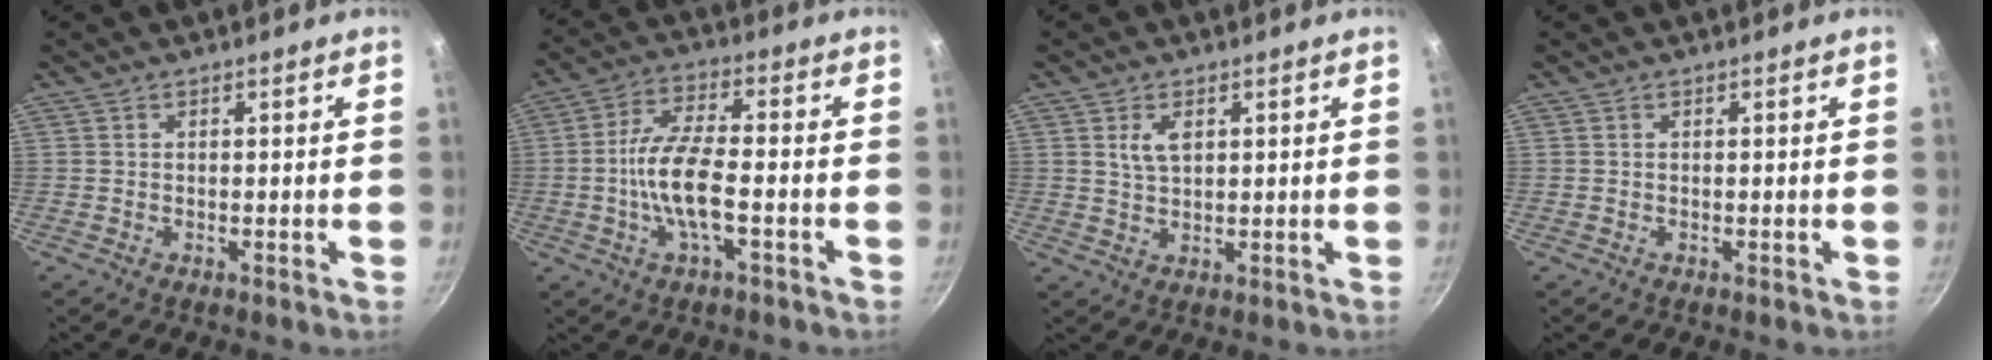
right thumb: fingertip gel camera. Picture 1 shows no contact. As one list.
[{"total": 10.6, "force": [-2.2, 3.9, 9.6], "torque": [-0.197, 0.025, -0.043]}, {"total": 3.8, "force": [1.4, 2.2, 2.8], "torque": [-0.048, -0.007, 0.031]}, {"total": 0.0}]